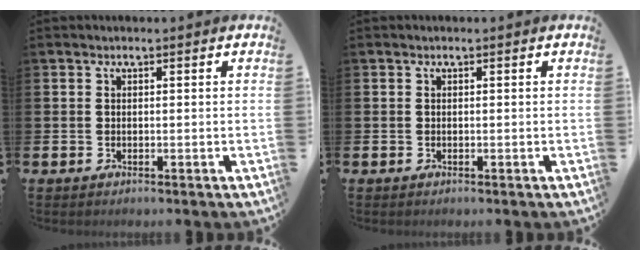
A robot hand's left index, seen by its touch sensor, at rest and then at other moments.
{"total": 0.0}